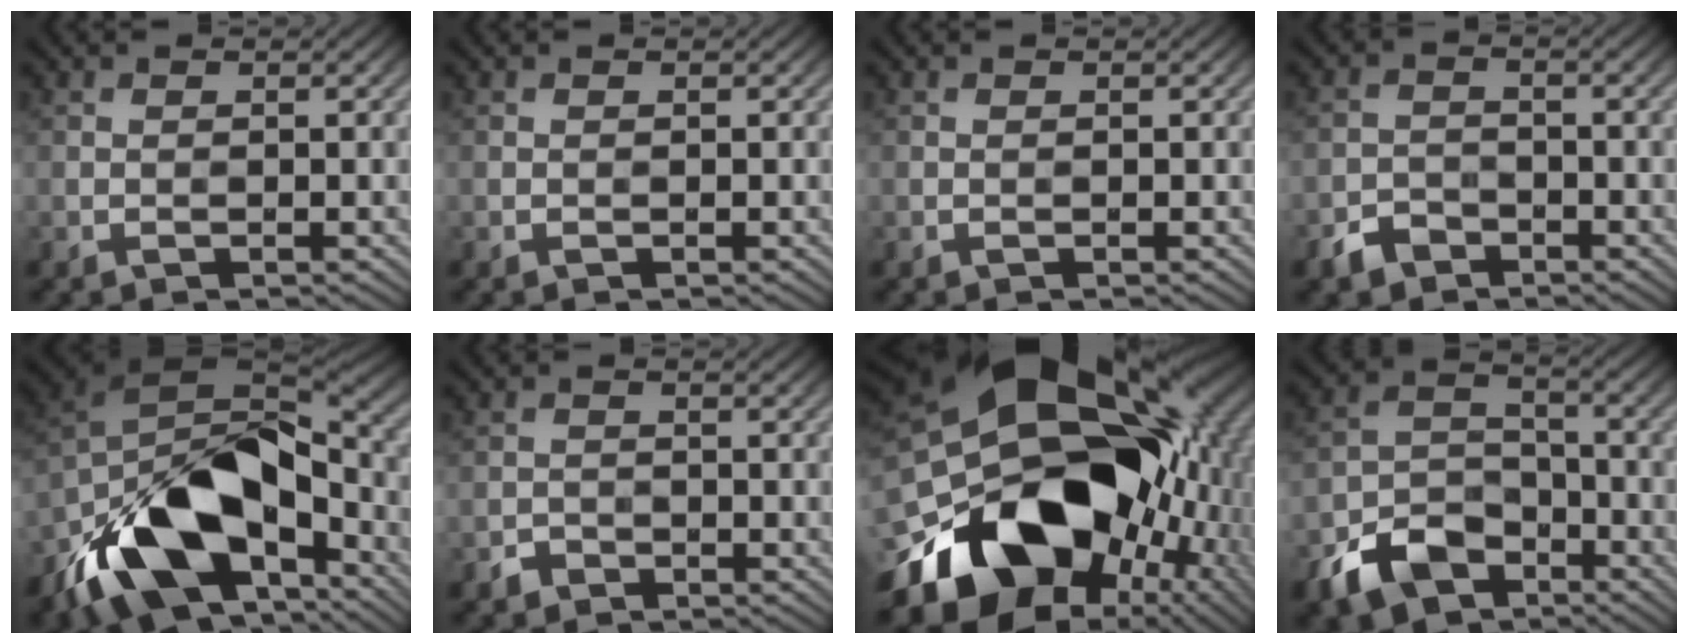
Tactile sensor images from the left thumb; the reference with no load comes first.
{"total": 0.0}
{"total": 0.0}
{"total": 3.2, "force": [-2.3, 1.9, 1.0], "torque": [-0.024, -0.006, -0.049]}
{"total": 17.7, "force": [-8.4, 9.2, 12.6], "torque": [-0.240, -0.038, -0.135]}
{"total": 1.3, "force": [-1.0, 0.8, 0.1], "torque": [-0.003, -0.001, -0.020]}
{"total": 21.3, "force": [-1.7, 15.4, 14.6], "torque": [-0.282, -0.076, 0.007]}
{"total": 9.7, "force": [-5.8, 6.1, 4.8], "torque": [-0.105, -0.020, -0.115]}